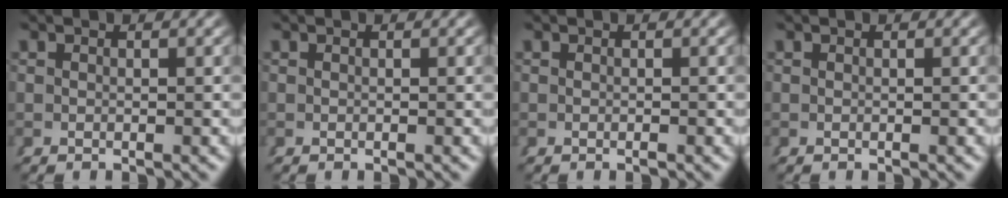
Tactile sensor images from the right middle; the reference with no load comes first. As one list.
[{"total": 0.0}, {"total": 0.0}, {"total": 0.0}]